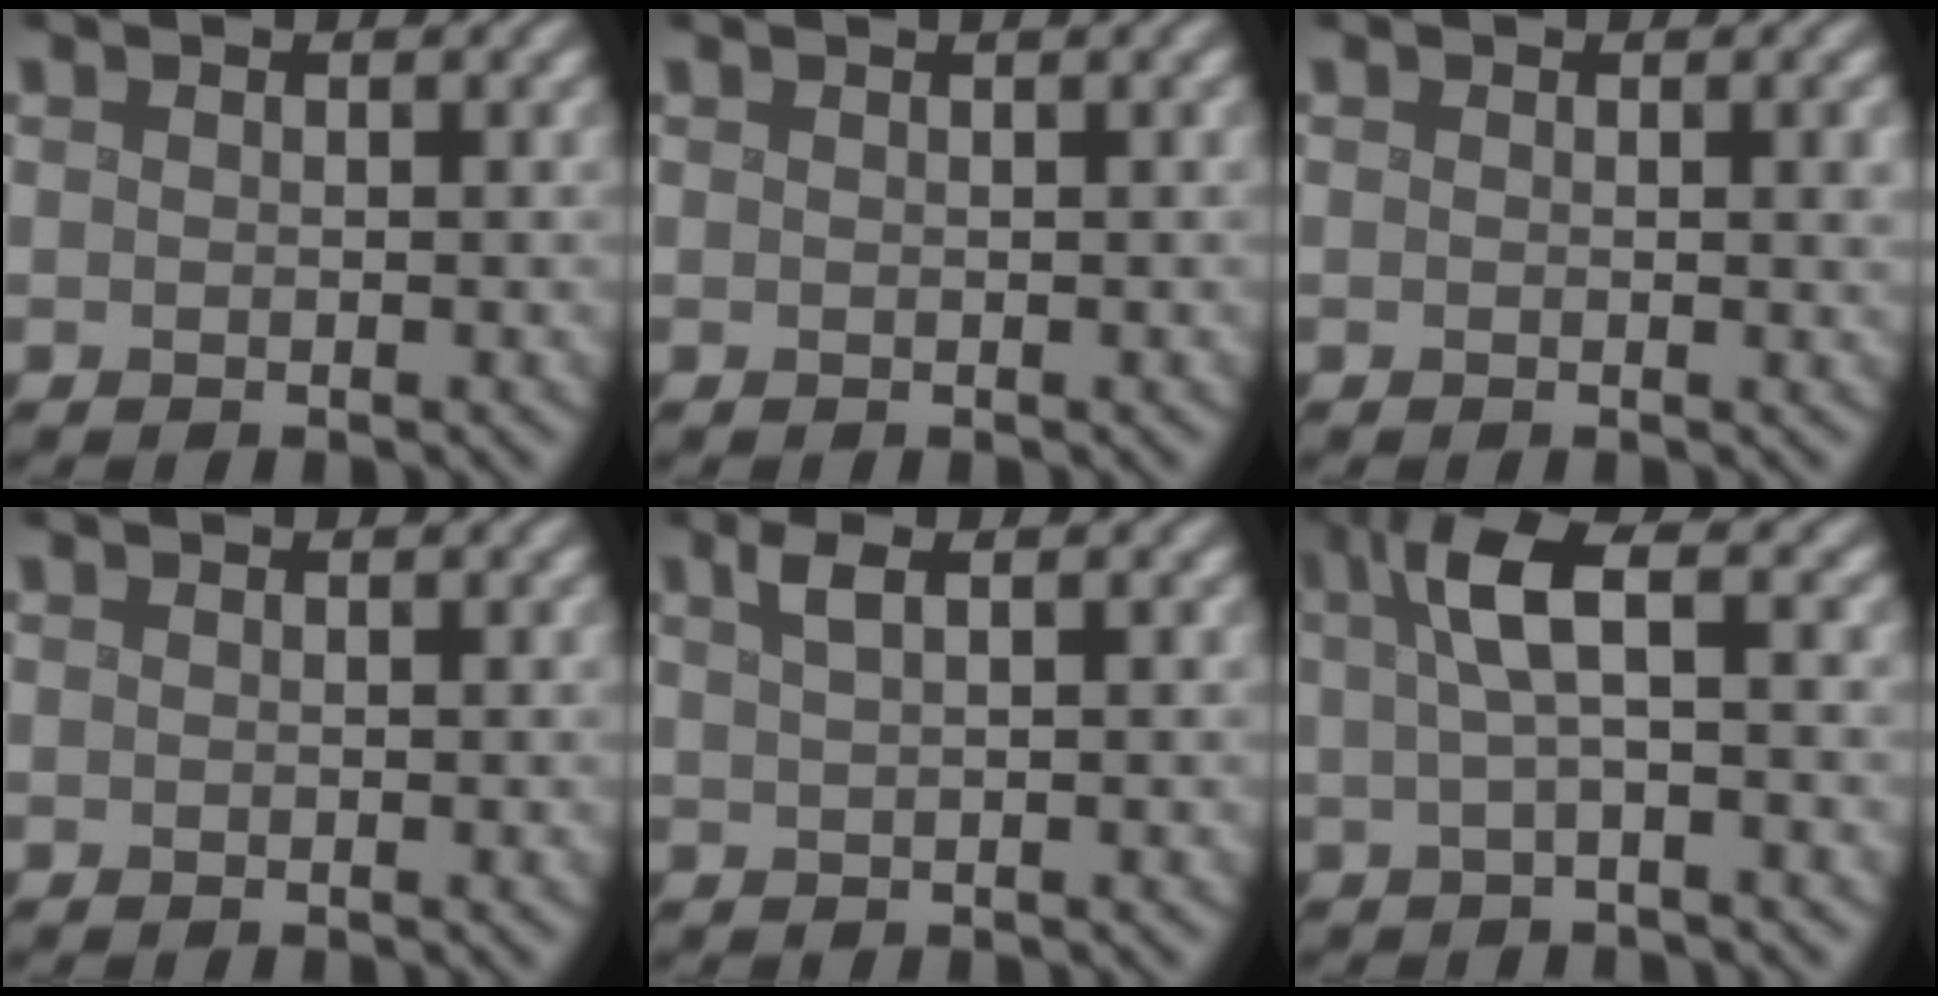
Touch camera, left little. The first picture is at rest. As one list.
[{"total": 0.8, "force": [0.5, -0.2, 0.6], "torque": [-0.010, 0.007, 0.010]}, {"total": 1.1, "force": [0.3, 0.5, 1.0], "torque": [-0.018, 0.001, 0.004]}, {"total": 0.0}, {"total": 1.7, "force": [0.9, 0.1, 1.4], "torque": [-0.038, 0.006, 0.019]}, {"total": 4.7, "force": [0.7, 1.2, 4.4], "torque": [-0.095, 0.012, 0.011]}]